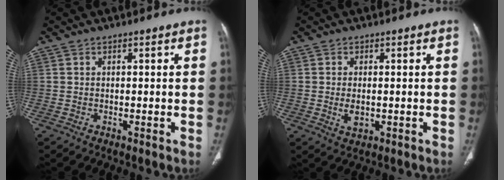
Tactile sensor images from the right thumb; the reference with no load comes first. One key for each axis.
{"total": 3.2, "fx": -0.3, "fy": 1.9, "fz": 2.6, "tx": -0.048, "ty": -0.006, "tz": -0.002}